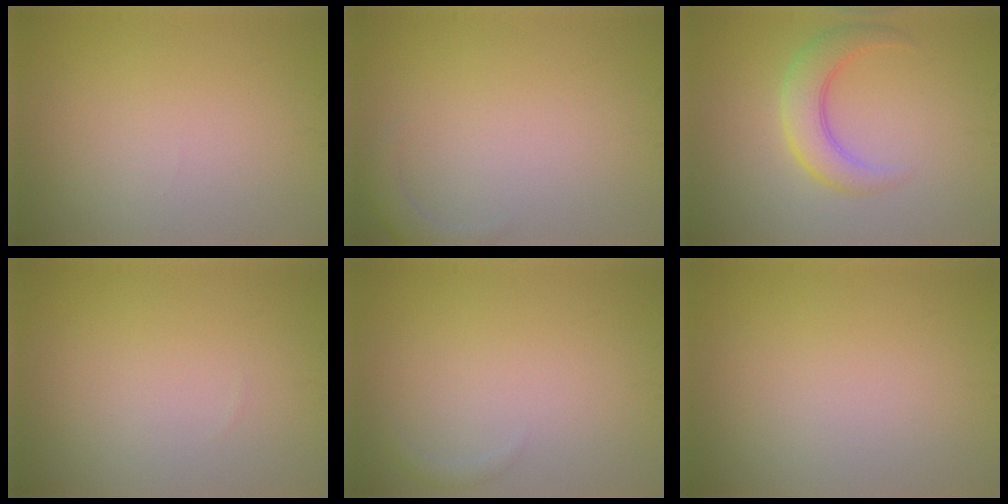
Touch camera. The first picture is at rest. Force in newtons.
{"total": 1.6, "press": 1.6, "slide": 0.3}
{"total": 3.9, "press": 3.9, "slide": 0.1}
{"total": 0.0}
{"total": 0.7, "press": 0.7, "slide": 0.1}
{"total": 0.0}